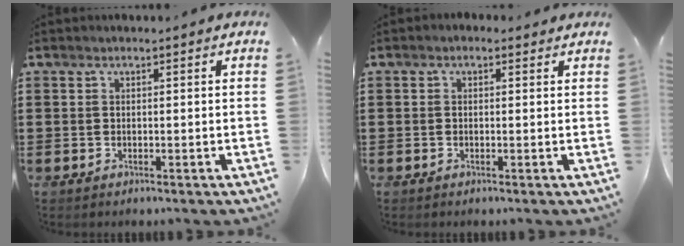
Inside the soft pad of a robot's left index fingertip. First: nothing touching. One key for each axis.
{"total": 0.9, "fx": -0.2, "fy": 0.8, "fz": 0.3, "tx": -0.009, "ty": 0.004, "tz": -0.005}